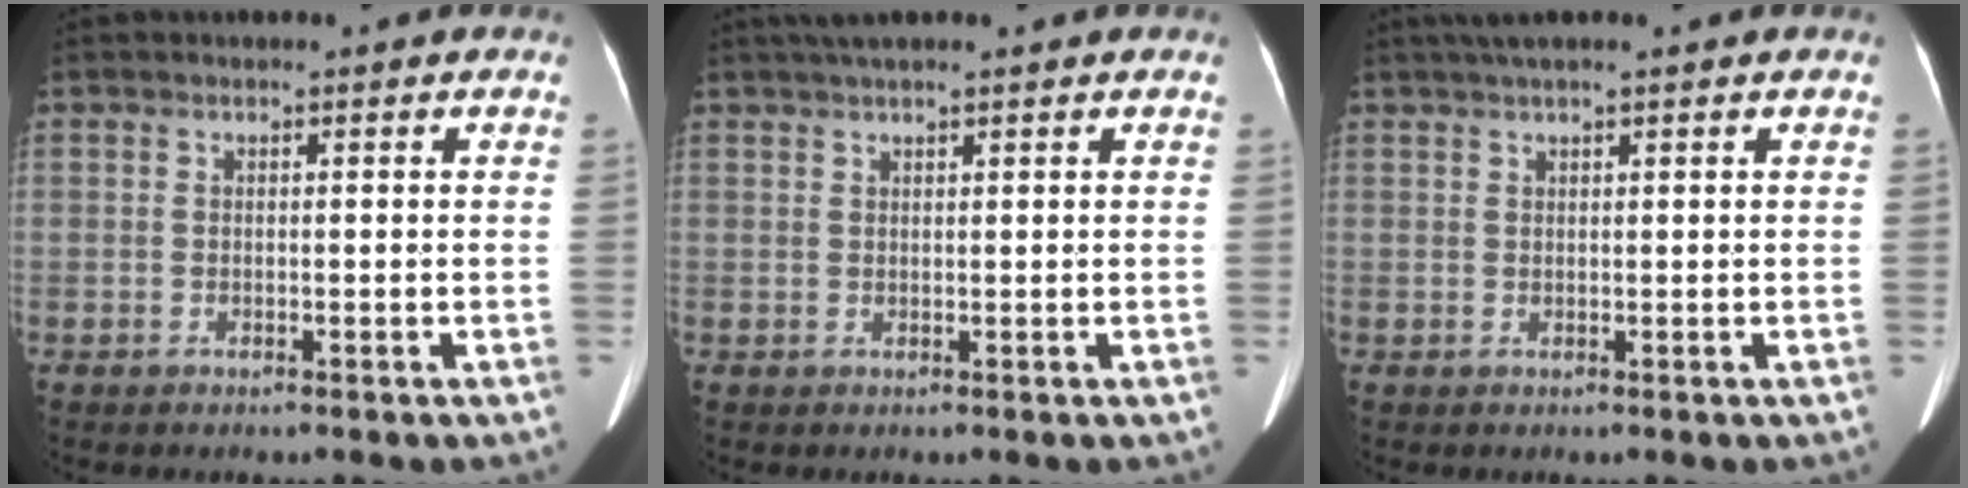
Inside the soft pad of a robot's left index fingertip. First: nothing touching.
{"total": 4.5, "force": [3.7, 0.3, 2.6], "torque": [-0.040, 0.033, 0.063]}
{"total": 4.1, "force": [3.2, 0.1, 2.5], "torque": [-0.042, 0.031, 0.057]}